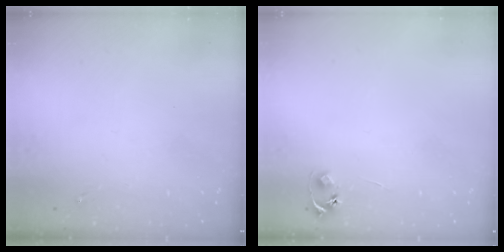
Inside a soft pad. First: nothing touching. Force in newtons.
{"total": 4.8, "press": 4.7, "slide": 0.5}